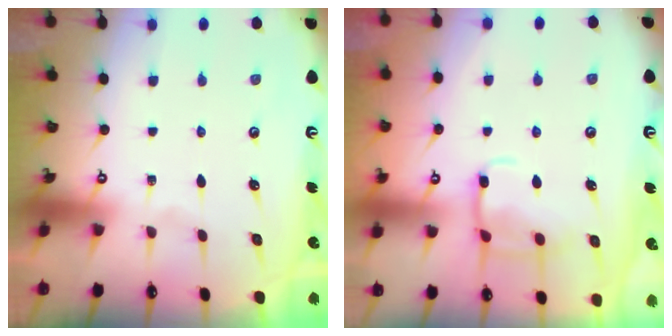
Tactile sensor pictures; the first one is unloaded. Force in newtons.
{"total": 12.2, "press": 12.2, "slide": 1.2}